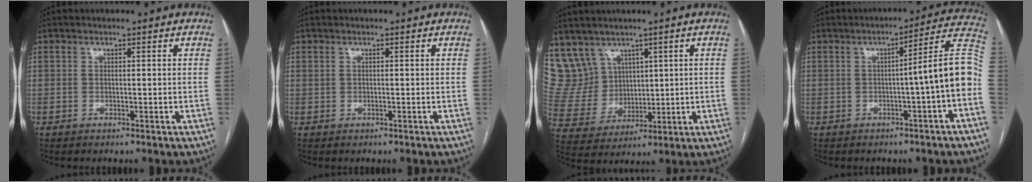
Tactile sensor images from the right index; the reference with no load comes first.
{"total": 0.0}
{"total": 9.3, "force": [6.2, 6.9, 0.8], "torque": [-0.036, 0.035, 0.147]}
{"total": 10.0, "force": [-2.0, -1.1, 9.8], "torque": [-0.119, 0.027, -0.032]}